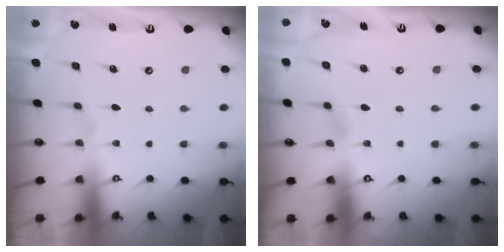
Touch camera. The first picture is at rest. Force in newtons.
{"total": 1.4, "press": 1.4, "slide": 0.1}